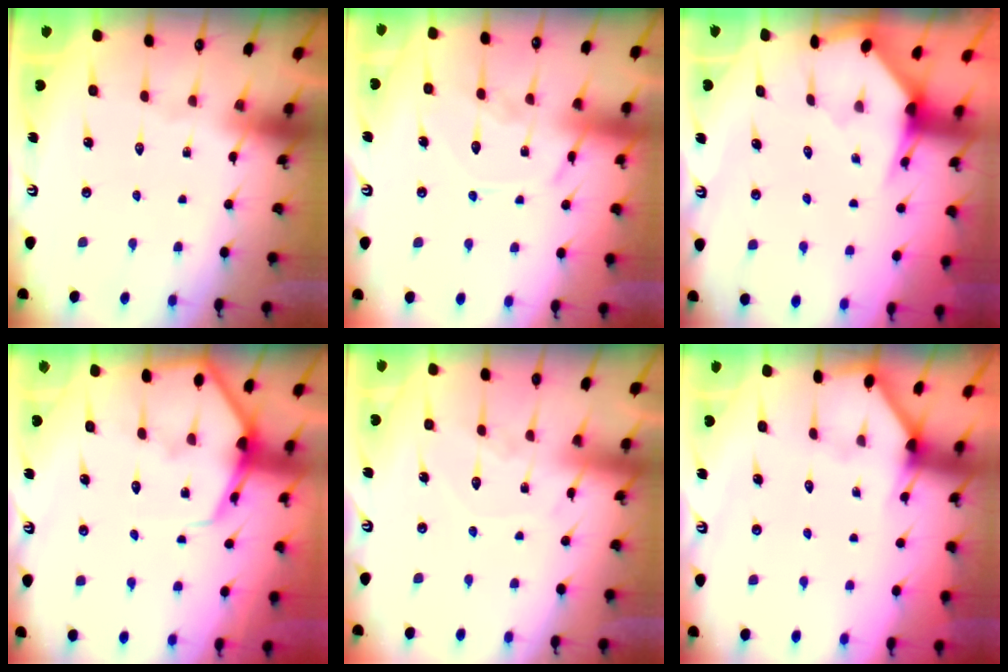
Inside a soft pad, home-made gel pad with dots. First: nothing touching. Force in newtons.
{"total": 12.0, "press": 12.0, "slide": 0.9}
{"total": 3.3, "press": 3.3, "slide": 0.3}
{"total": 9.8, "press": 9.7, "slide": 1.1}
{"total": 8.0, "press": 7.9, "slide": 0.3}
{"total": 2.2, "press": 2.2, "slide": 0.4}